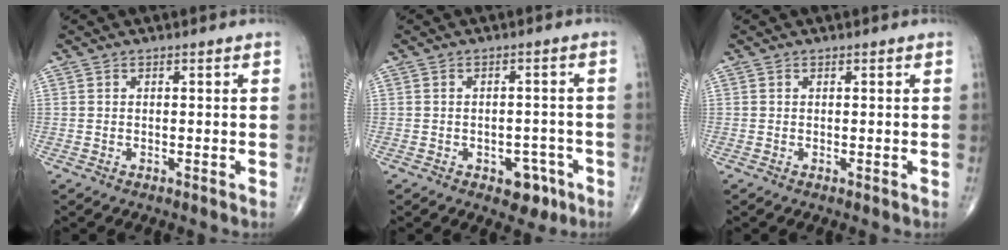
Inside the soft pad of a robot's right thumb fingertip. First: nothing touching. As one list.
[{"total": 5.3, "force": [-2.7, 3.4, 3.0], "torque": [-0.014, 0.020, -0.030]}, {"total": 0.0}]